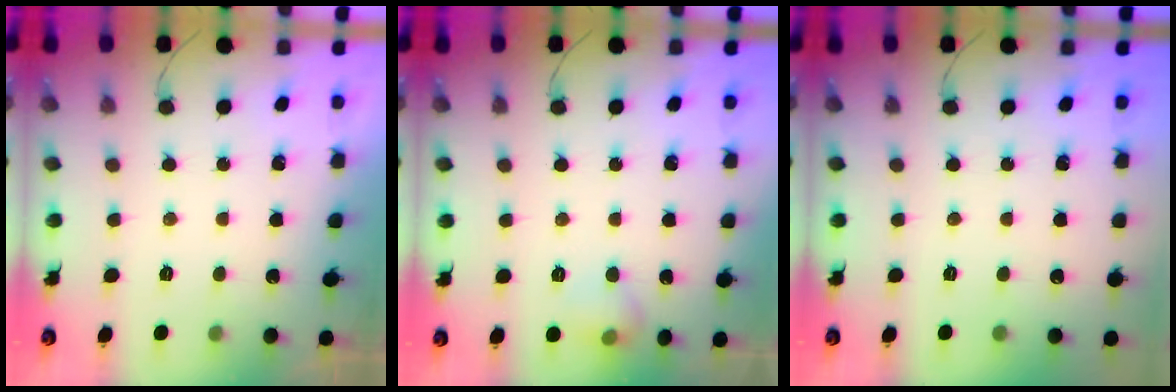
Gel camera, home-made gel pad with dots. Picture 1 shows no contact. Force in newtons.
{"total": 5.8, "press": 5.6, "slide": 1.6}
{"total": 0.0}